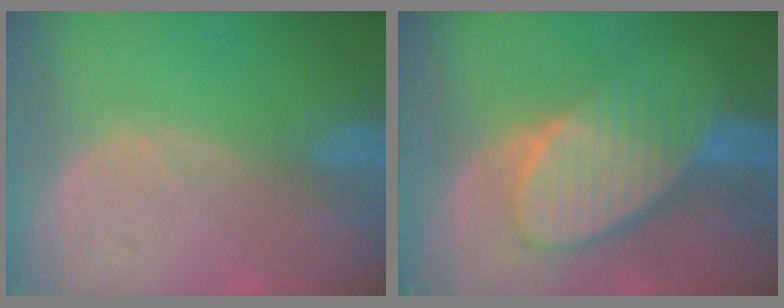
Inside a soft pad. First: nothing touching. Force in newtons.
{"total": 8.9, "press": 8.0, "slide": 3.8}